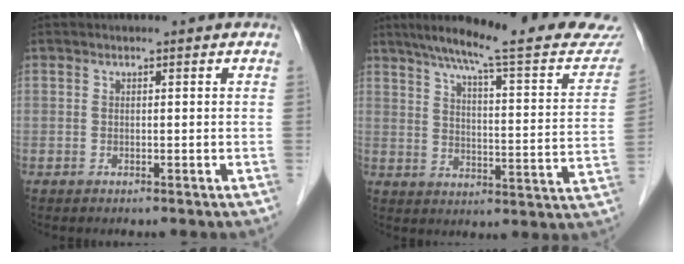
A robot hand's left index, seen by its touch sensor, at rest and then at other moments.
{"total": 23.4, "force": [20.3, 1.7, 11.5], "torque": [-0.164, -0.029, 0.259]}